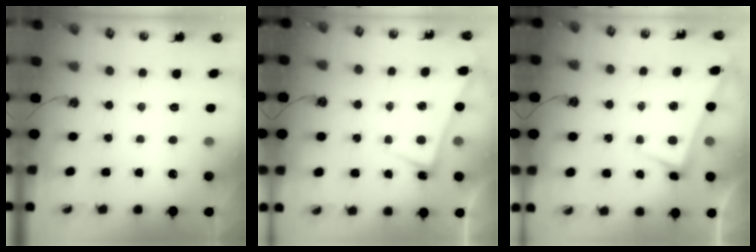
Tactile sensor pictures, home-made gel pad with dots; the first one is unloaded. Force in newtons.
{"total": 1.0, "press": 0.4, "slide": 0.9}
{"total": 2.9, "press": 2.8, "slide": 0.6}